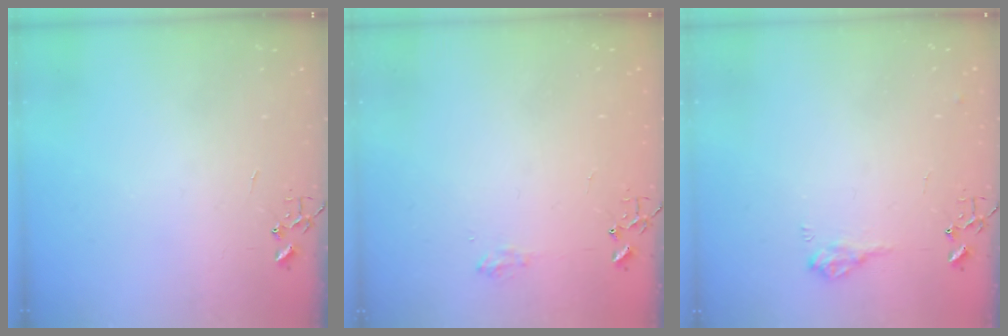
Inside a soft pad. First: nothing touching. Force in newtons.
{"total": 8.1, "press": 8.0, "slide": 0.9}
{"total": 9.3, "press": 9.3, "slide": 0.9}